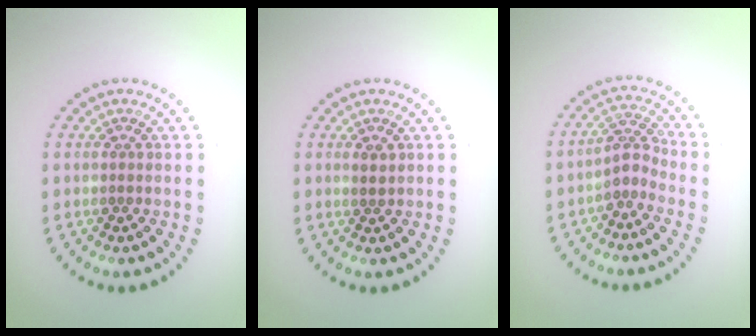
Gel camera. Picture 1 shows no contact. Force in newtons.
{"total": 0.9, "press": 0.9, "slide": 0.4}
{"total": 2.2, "press": 1.6, "slide": 1.6}